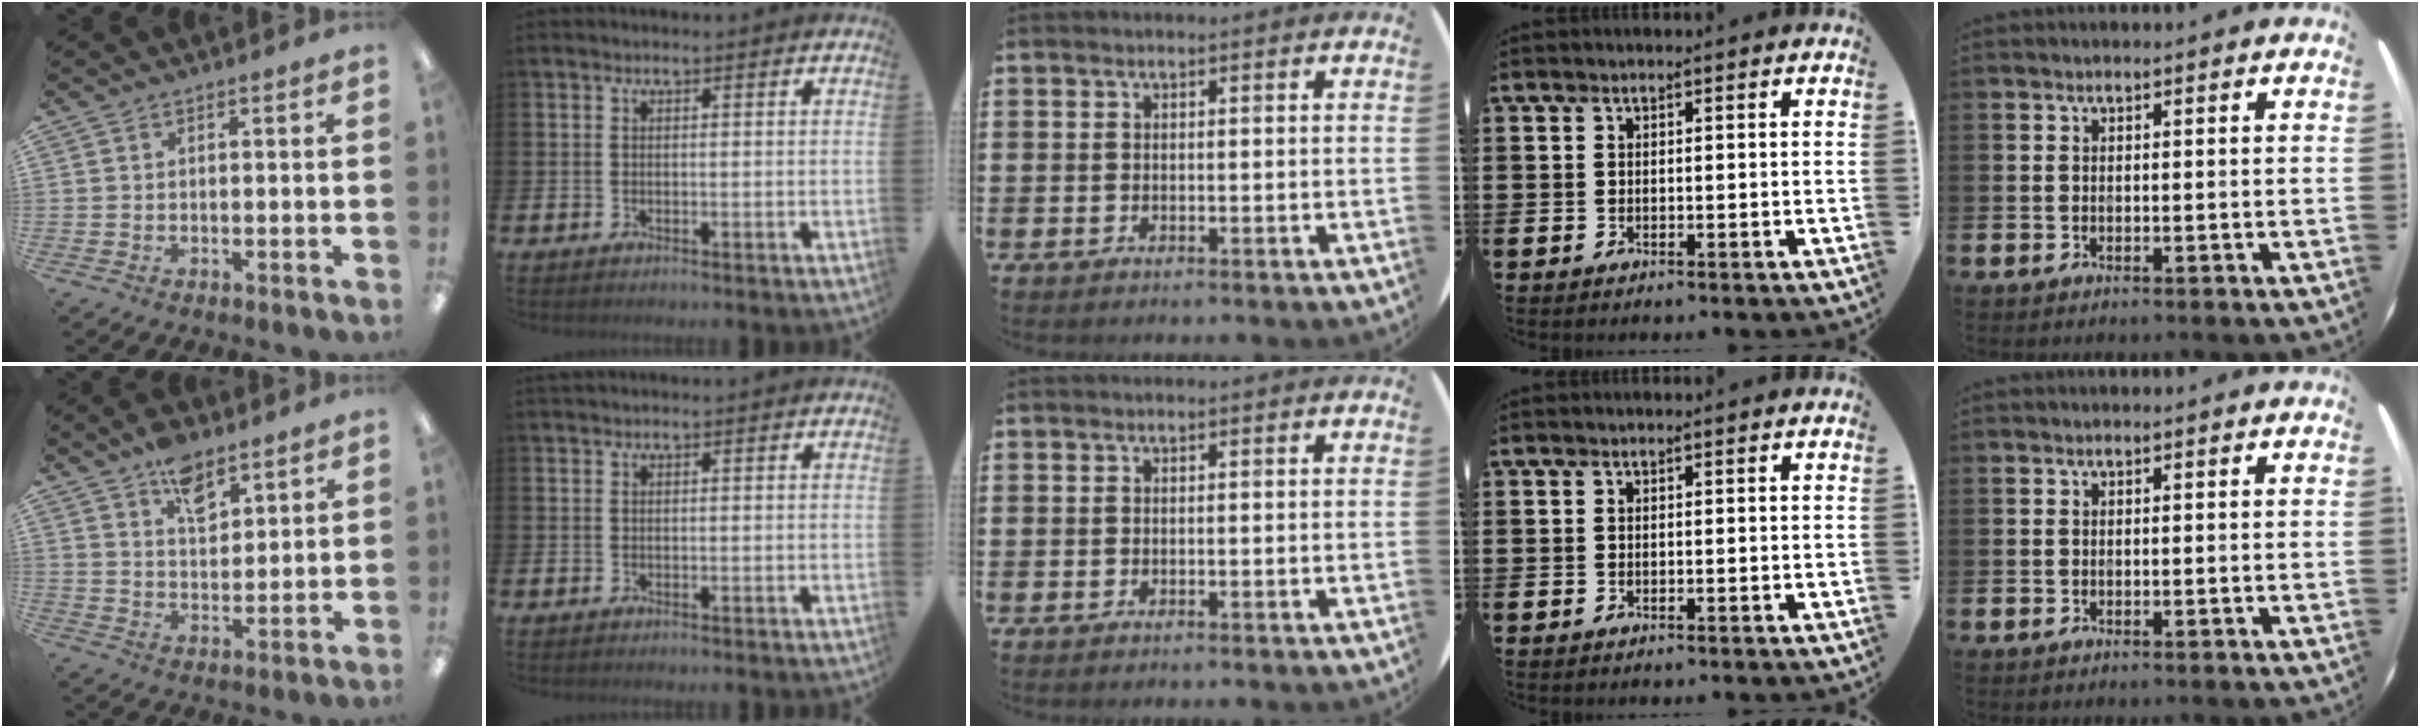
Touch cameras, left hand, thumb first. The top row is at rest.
{"thumb": {"total": 8.2, "force": [5.6, 4.3, 4.1], "torque": [-0.057, -0.029, 0.098]}, "index": {"total": 0.6, "force": [0.6, 0.0, 0.1], "torque": [0.002, 0.000, 0.010]}}